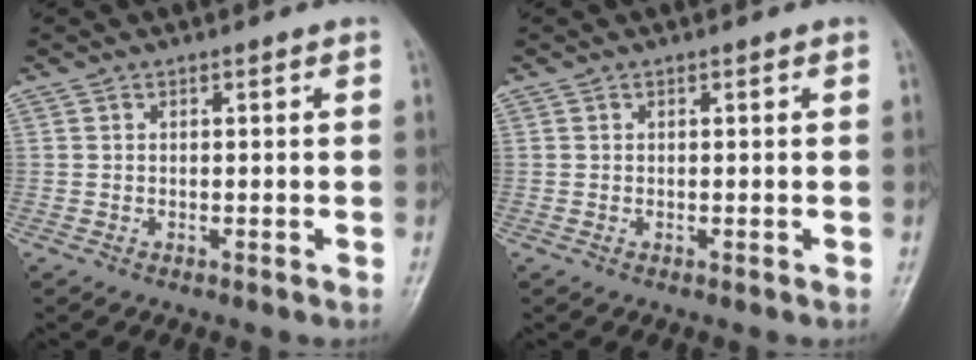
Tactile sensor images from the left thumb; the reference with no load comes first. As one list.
[{"total": 0.0}]